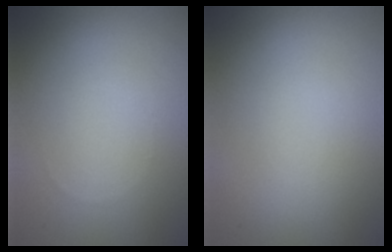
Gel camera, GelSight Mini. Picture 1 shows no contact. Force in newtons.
{"total": 0.0}